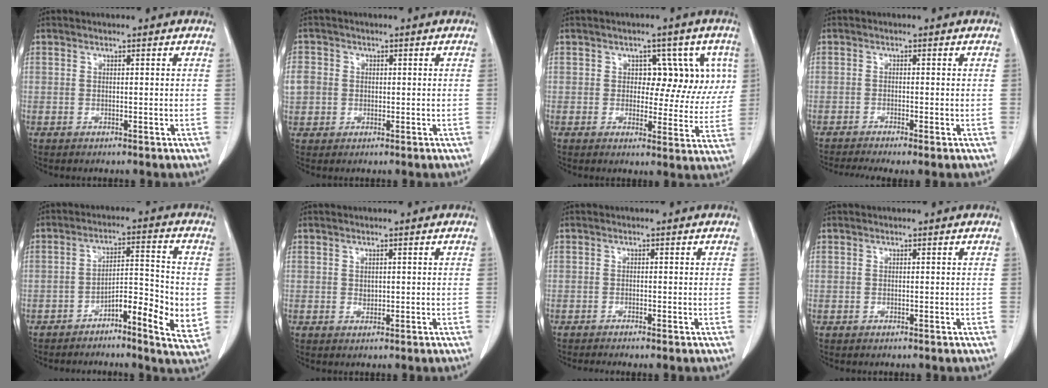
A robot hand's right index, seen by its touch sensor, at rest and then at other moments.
{"total": 6.2, "force": [0.2, 5.8, 2.2], "torque": [-0.074, 0.017, 0.010]}
{"total": 7.7, "force": [1.9, 5.1, 5.5], "torque": [-0.046, 0.019, 0.024]}
{"total": 5.3, "force": [-3.9, 0.4, 3.5], "torque": [-0.055, -0.010, -0.064]}
{"total": 8.9, "force": [-3.0, 1.8, 8.1], "torque": [-0.117, 0.007, -0.049]}
{"total": 0.8, "force": [0.2, 0.6, 0.4], "torque": [-0.007, 0.000, 0.004]}
{"total": 1.9, "force": [-1.6, -0.2, 1.1], "torque": [-0.018, -0.002, -0.025]}
{"total": 0.0}